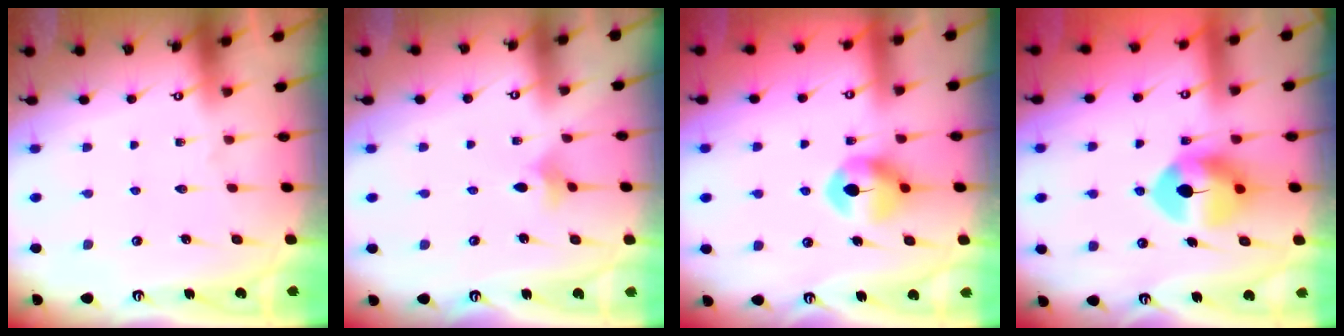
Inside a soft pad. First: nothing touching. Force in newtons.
{"total": 4.0, "press": 4.0, "slide": 0.7}
{"total": 8.6, "press": 8.6, "slide": 0.3}
{"total": 10.5, "press": 10.4, "slide": 1.5}